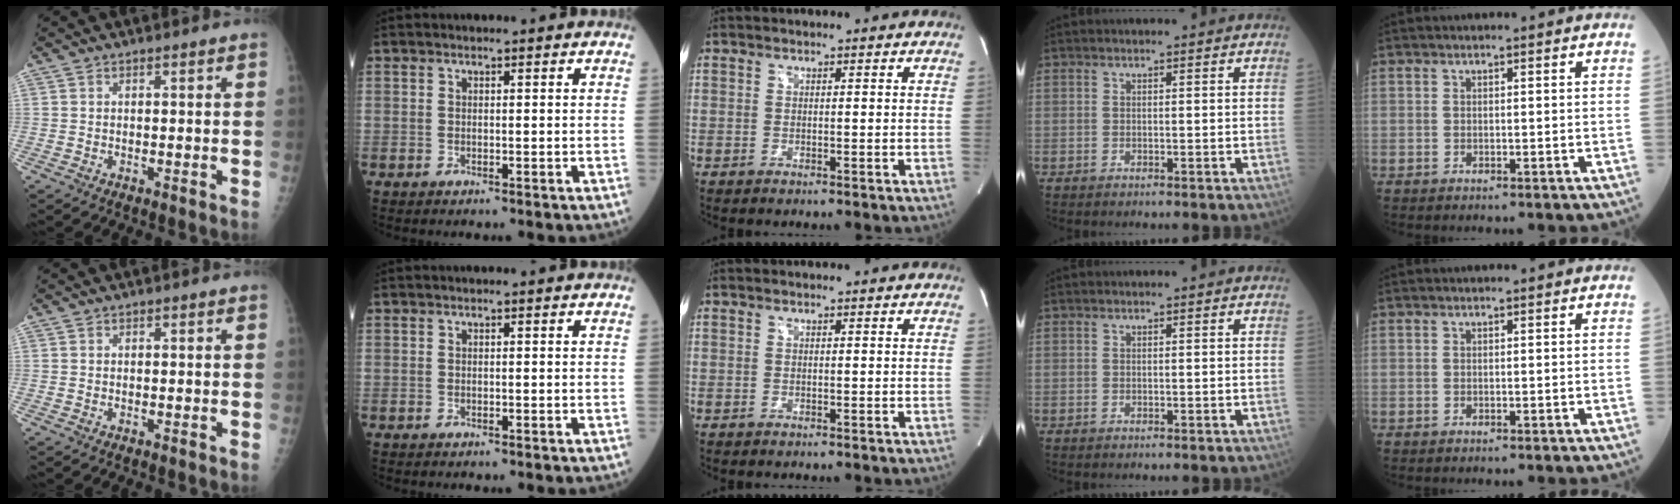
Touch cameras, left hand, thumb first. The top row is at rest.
{}